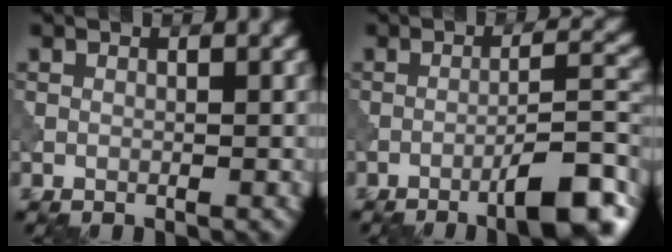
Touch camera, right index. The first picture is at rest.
{"total": 7.5, "force": [-4.6, 1.4, 5.7], "torque": [-0.077, 0.017, -0.070]}